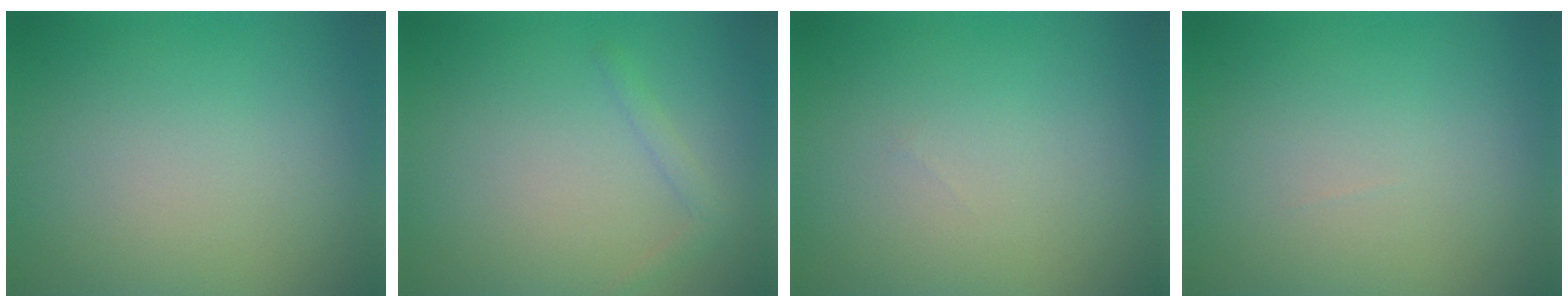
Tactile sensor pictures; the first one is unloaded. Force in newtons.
{"total": 1.1, "press": 1.1, "slide": 0.1}
{"total": 0.0}
{"total": 0.0}